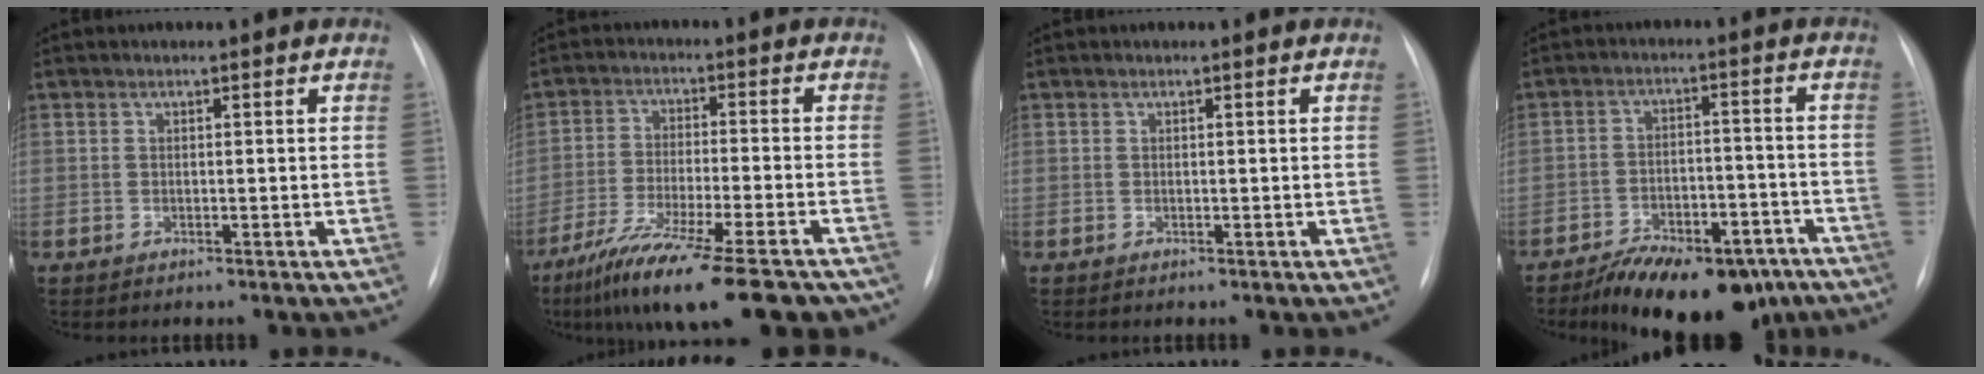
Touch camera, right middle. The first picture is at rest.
{"total": 20.0, "force": [-15.4, 2.7, 12.5], "torque": [-0.170, -0.028, -0.241]}
{"total": 0.0}
{"total": 16.6, "force": [-12.6, 6.9, 8.3], "torque": [-0.106, 0.020, -0.181]}